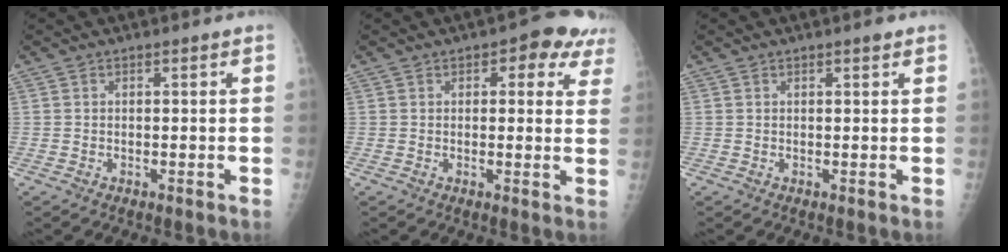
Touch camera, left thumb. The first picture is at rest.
{"total": 8.1, "force": [4.4, 4.3, 5.3], "torque": [-0.015, -0.010, 0.040]}
{"total": 1.0, "force": [0.8, 0.2, 0.7], "torque": [-0.007, -0.003, 0.011]}